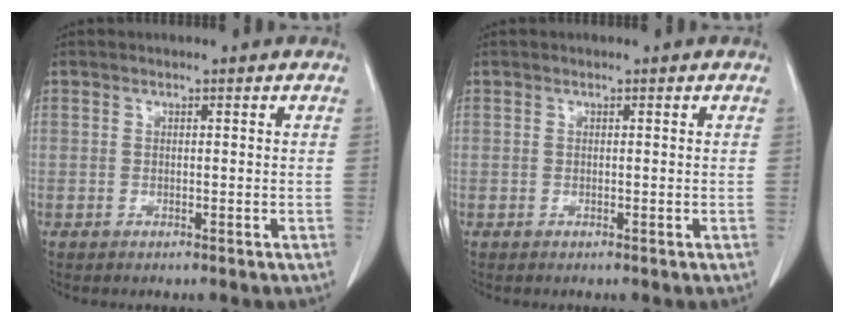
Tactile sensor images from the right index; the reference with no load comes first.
{"total": 0.0}